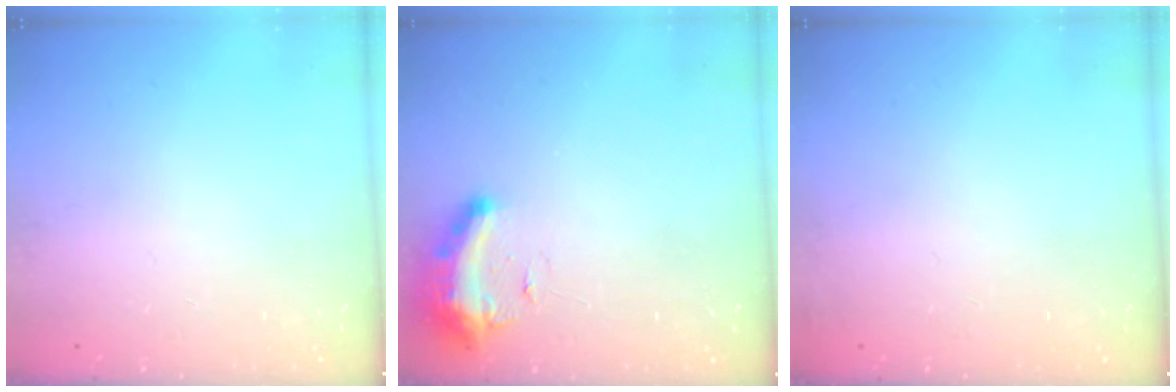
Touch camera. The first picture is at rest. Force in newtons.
{"total": 9.8, "press": 9.8, "slide": 0.5}
{"total": 2.8, "press": 2.2, "slide": 1.7}